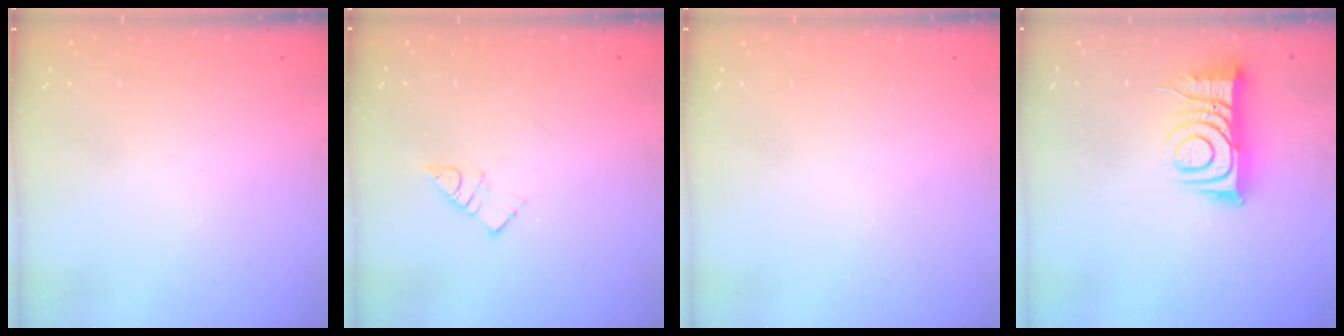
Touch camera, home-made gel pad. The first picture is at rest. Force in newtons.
{"total": 5.7, "press": 5.6, "slide": 0.6}
{"total": 0.0}
{"total": 10.4, "press": 10.4, "slide": 1.0}